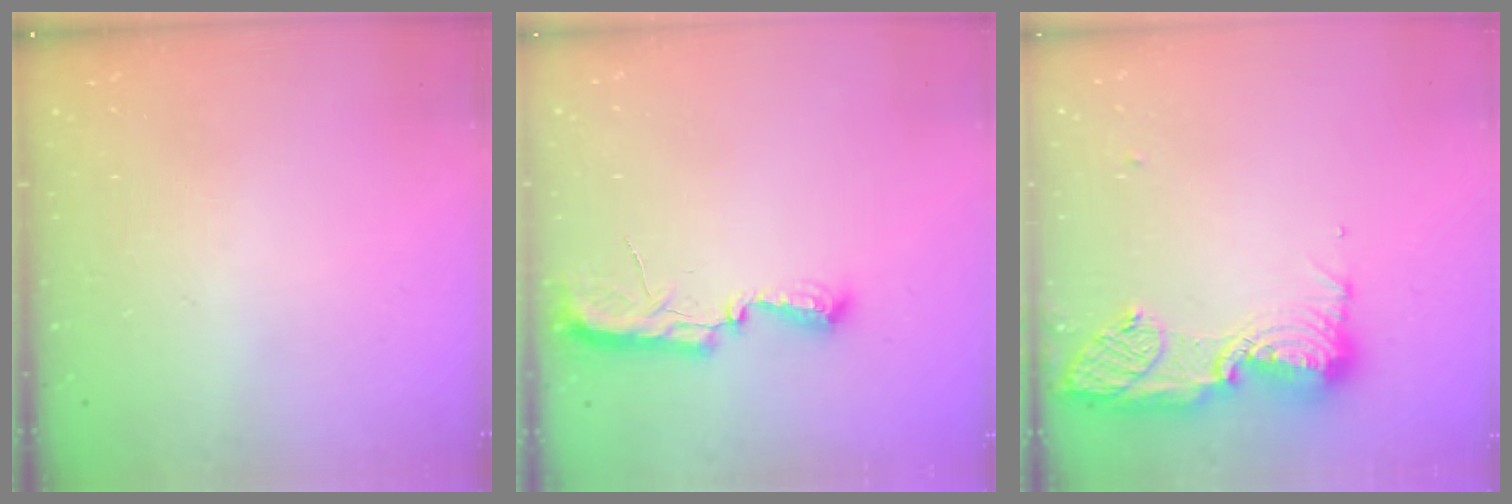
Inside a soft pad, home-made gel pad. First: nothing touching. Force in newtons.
{"total": 7.6, "press": 7.6, "slide": 0.7}
{"total": 17.6, "press": 16.5, "slide": 6.2}